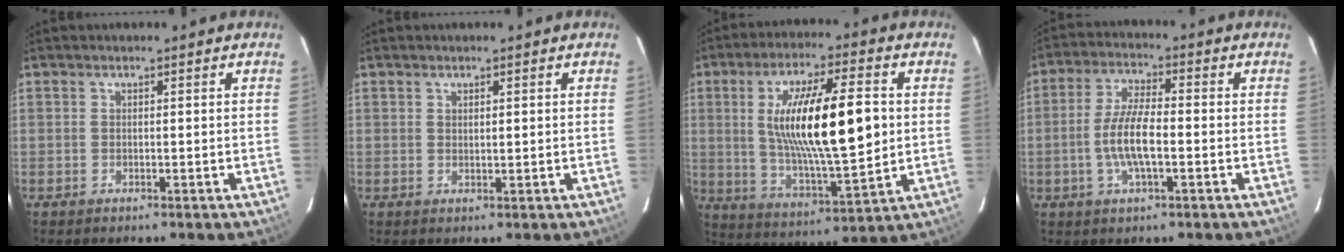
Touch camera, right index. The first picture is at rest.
{"total": 1.0, "force": [0.5, 0.4, 0.8], "torque": [-0.012, 0.002, 0.010]}
{"total": 19.7, "force": [2.2, 5.1, 18.9], "torque": [-0.331, 0.001, 0.049]}
{"total": 8.0, "force": [-1.7, 2.2, 7.6], "torque": [-0.152, 0.003, -0.034]}